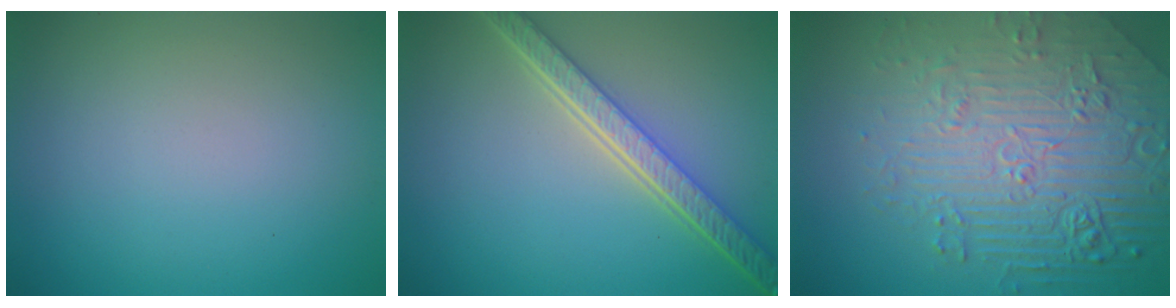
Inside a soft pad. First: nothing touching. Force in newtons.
{"total": 5.3, "press": 4.1, "slide": 3.4}
{"total": 8.9, "press": 6.1, "slide": 6.5}